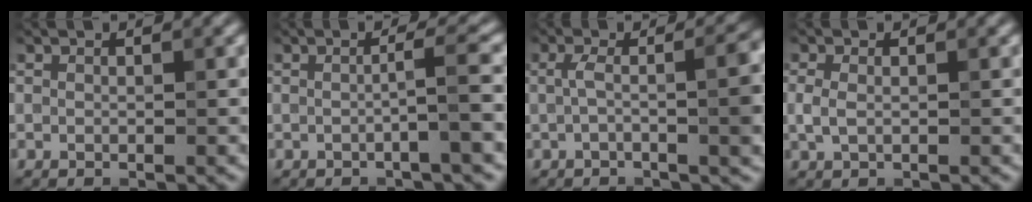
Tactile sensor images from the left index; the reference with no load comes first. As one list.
[{"total": 3.0, "force": [-0.8, 0.4, 2.9], "torque": [-0.040, 0.002, -0.025]}, {"total": 5.9, "force": [-0.6, 1.9, 5.6], "torque": [-0.082, 0.003, -0.015]}, {"total": 1.2, "force": [-0.3, 0.8, 0.9], "torque": [-0.027, -0.004, -0.005]}]